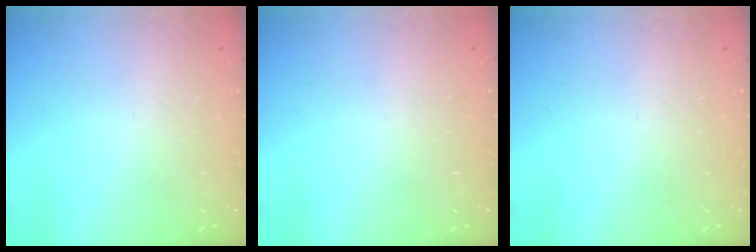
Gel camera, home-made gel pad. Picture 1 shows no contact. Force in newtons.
{"total": 0.0}
{"total": 0.0}